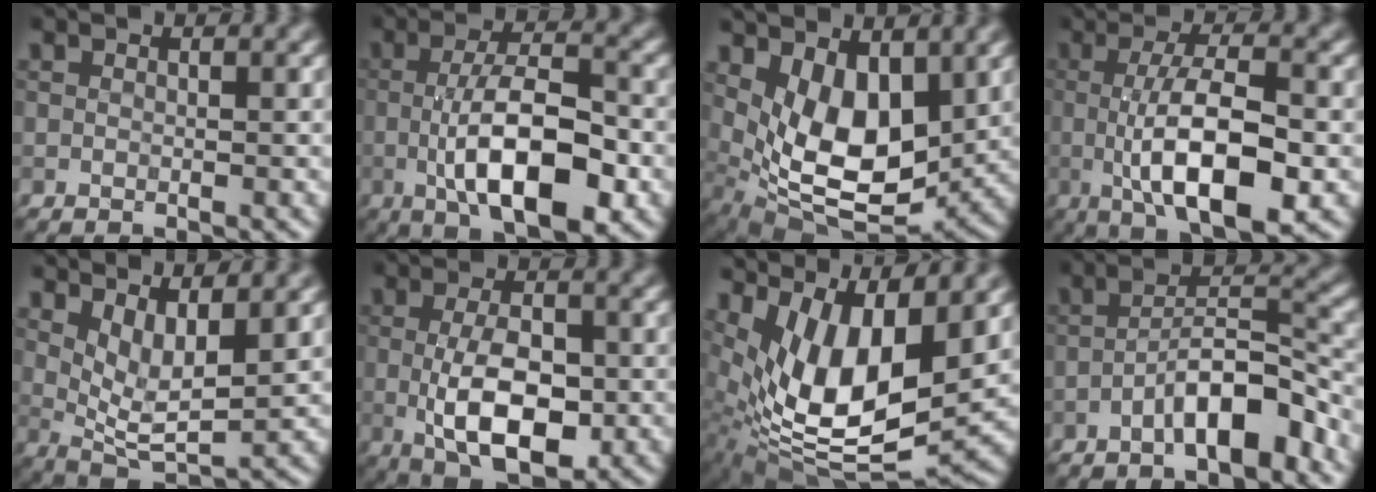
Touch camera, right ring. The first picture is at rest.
{"total": 9.0, "force": [-1.8, 3.1, 8.2], "torque": [-0.137, 0.001, -0.033]}
{"total": 7.9, "force": [2.0, 4.3, 6.3], "torque": [-0.120, -0.012, 0.037]}
{"total": 8.7, "force": [-0.8, 2.6, 8.3], "torque": [-0.132, -0.004, -0.014]}
{"total": 4.3, "force": [2.5, 1.1, 3.4], "torque": [-0.065, -0.011, 0.053]}
{"total": 6.9, "force": [-0.7, 3.1, 6.1], "torque": [-0.109, -0.006, -0.012]}
{"total": 12.0, "force": [3.3, 5.4, 10.2], "torque": [-0.191, -0.016, 0.062]}
{"total": 5.6, "force": [-2.9, 1.5, 4.6], "torque": [-0.077, 0.018, -0.054]}